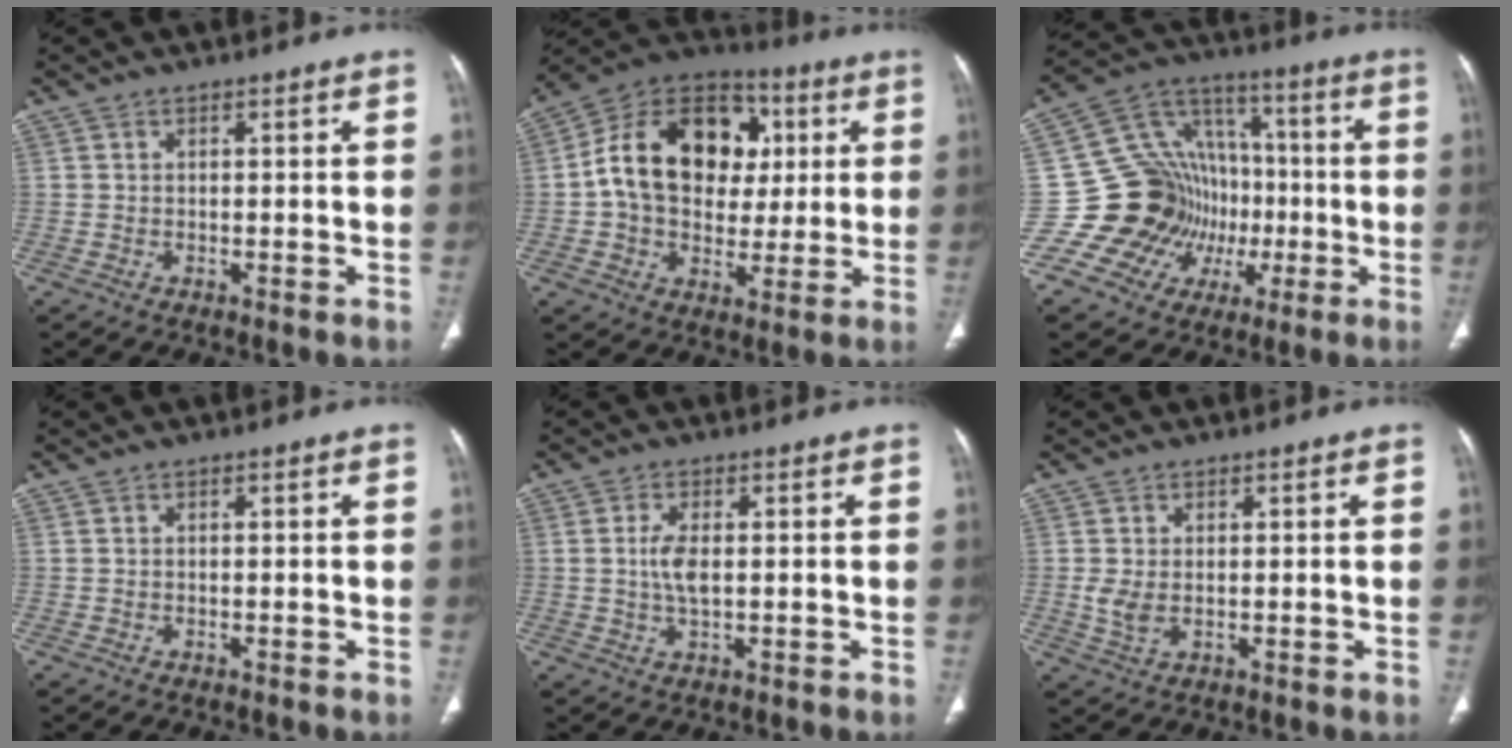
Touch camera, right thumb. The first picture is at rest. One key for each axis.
{"total": 20.9, "fx": 3.2, "fy": 15.5, "fz": 13.7, "tx": -0.202, "ty": 0.021, "tz": 0.049}
{"total": 19.1, "fx": -3.6, "fy": 16.5, "fz": 8.9, "tx": -0.092, "ty": 0.055, "tz": -0.054}
{"total": 0.0}
{"total": 4.1, "fx": 0.3, "fy": 1.7, "fz": 3.7, "tx": -0.081, "ty": -0.002, "tz": 0.009}
{"total": 2.9, "fx": 0.2, "fy": 1.7, "fz": 2.4, "tx": -0.052, "ty": -0.009, "tz": 0.009}